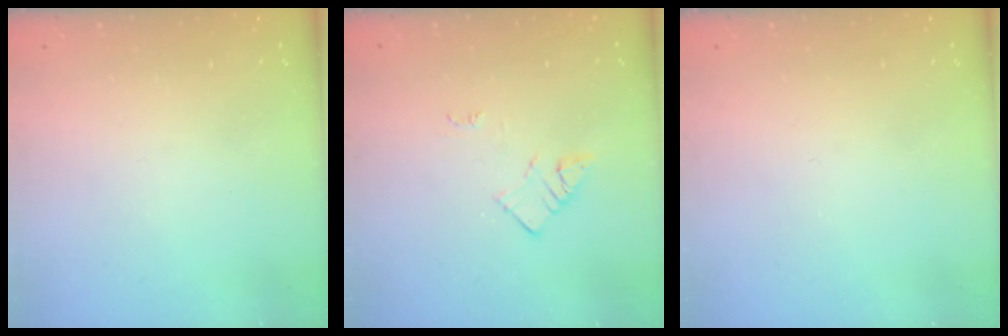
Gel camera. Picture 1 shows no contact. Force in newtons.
{"total": 3.0, "press": 3.0, "slide": 0.4}
{"total": 0.0}